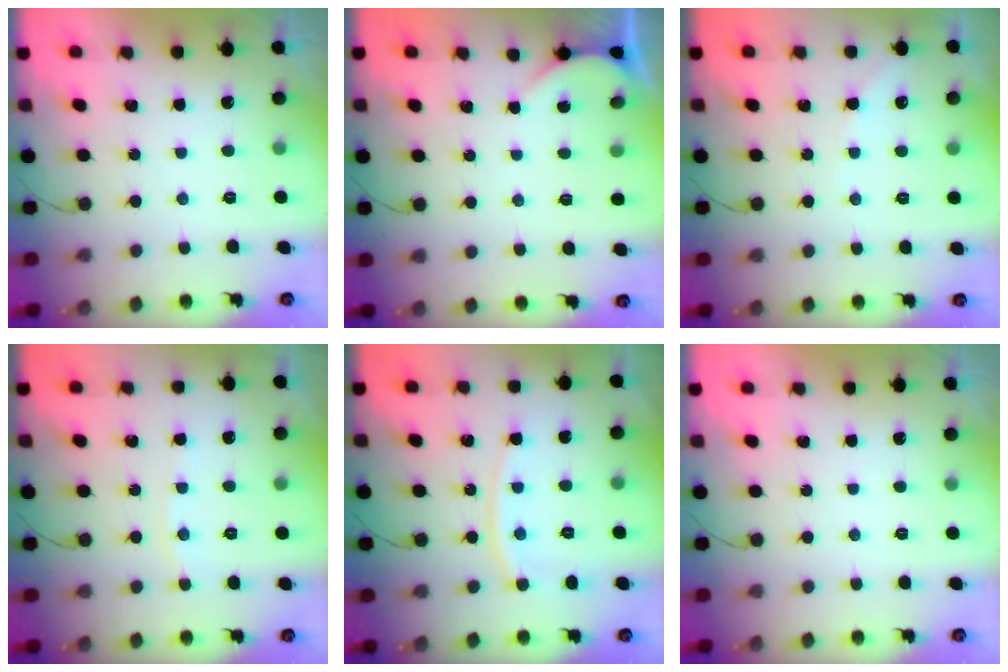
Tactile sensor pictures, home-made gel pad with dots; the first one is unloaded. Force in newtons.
{"total": 2.3, "press": 2.3, "slide": 0.2}
{"total": 3.5, "press": 3.5, "slide": 0.5}
{"total": 4.7, "press": 4.7, "slide": 0.7}
{"total": 6.4, "press": 6.4, "slide": 0.8}
{"total": 0.0}